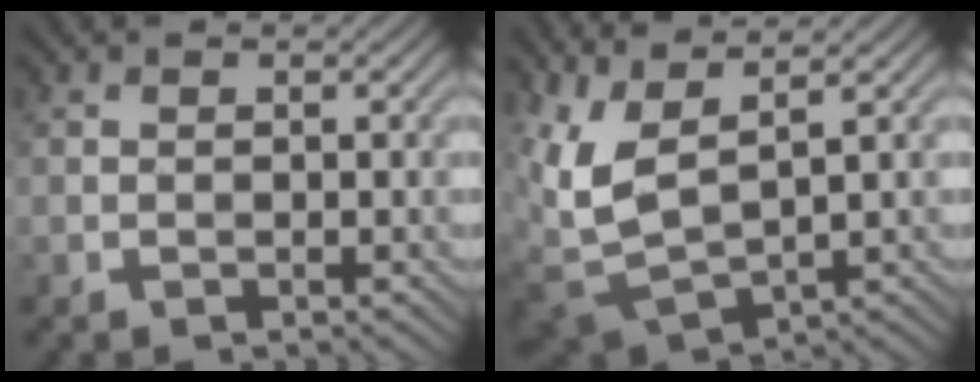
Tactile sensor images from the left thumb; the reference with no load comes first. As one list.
[{"total": 8.5, "force": [4.2, 3.2, 6.6], "torque": [-0.182, 0.000, 0.091]}]